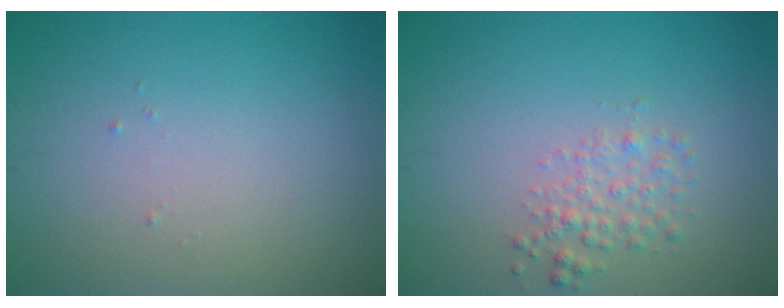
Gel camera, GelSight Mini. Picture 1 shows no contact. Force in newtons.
{"total": 2.0, "press": 2.0, "slide": 0.1}